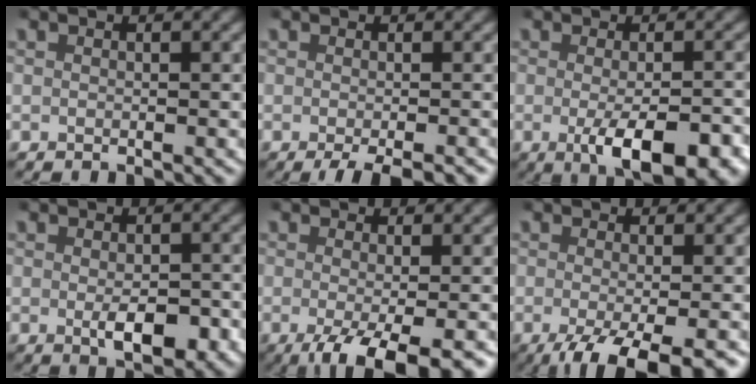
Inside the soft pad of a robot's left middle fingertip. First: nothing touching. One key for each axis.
{"total": 4.2, "fx": -3.2, "fy": 1.0, "fz": 2.5, "tx": -0.026, "ty": -0.009, "tz": -0.041}
{"total": 6.7, "fx": -2.8, "fy": 2.4, "fz": 5.6, "tx": -0.085, "ty": -0.021, "tz": -0.034}
{"total": 4.0, "fx": -1.0, "fy": 2.0, "fz": 3.4, "tx": -0.049, "ty": -0.016, "tz": -0.011}
{"total": 6.0, "fx": -3.3, "fy": 1.8, "fz": 4.7, "tx": -0.078, "ty": -0.030, "tz": -0.034}
{"total": 6.5, "fx": -3.8, "fy": 2.1, "fz": 4.8, "tx": -0.078, "ty": -0.031, "tz": -0.041}